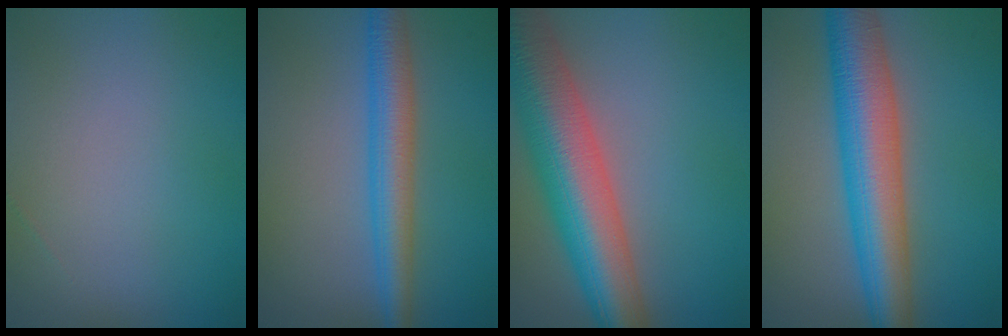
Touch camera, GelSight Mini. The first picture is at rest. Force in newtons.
{"total": 4.6, "press": 4.5, "slide": 0.2}
{"total": 11.0, "press": 11.0, "slide": 0.6}
{"total": 8.6, "press": 8.6, "slide": 0.2}